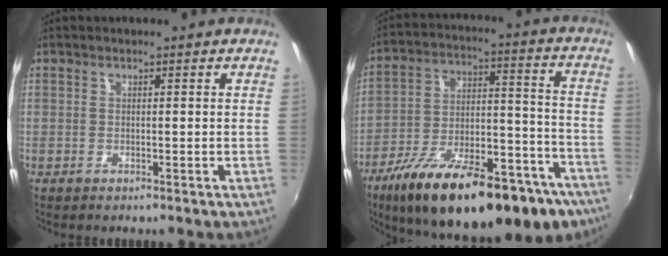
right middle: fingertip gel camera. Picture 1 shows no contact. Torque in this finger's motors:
{"motor_torque": [1.65, -0.49, 0.51, 0.21]}